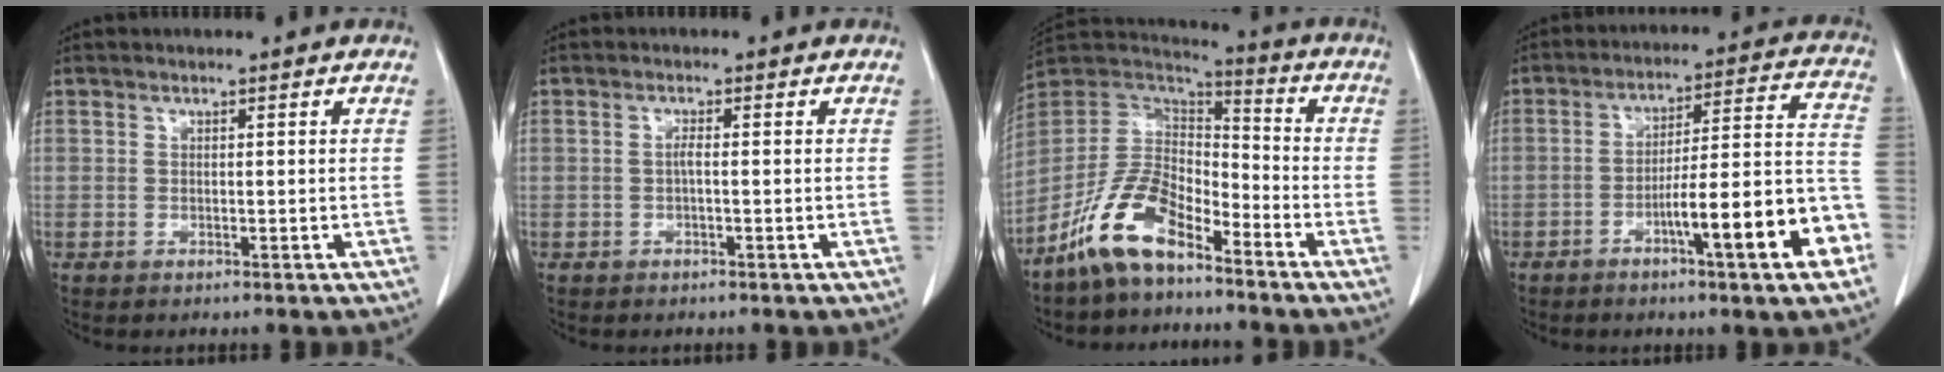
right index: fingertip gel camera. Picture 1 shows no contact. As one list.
[{"total": 1.1, "force": [-0.2, 0.1, 1.1], "torque": [-0.021, 0.002, -0.004]}, {"total": 12.3, "force": [-8.4, 4.9, 7.5], "torque": [-0.160, 0.019, -0.167]}, {"total": 15.3, "force": [-6.5, 1.1, 13.8], "torque": [-0.181, 0.023, -0.093]}]